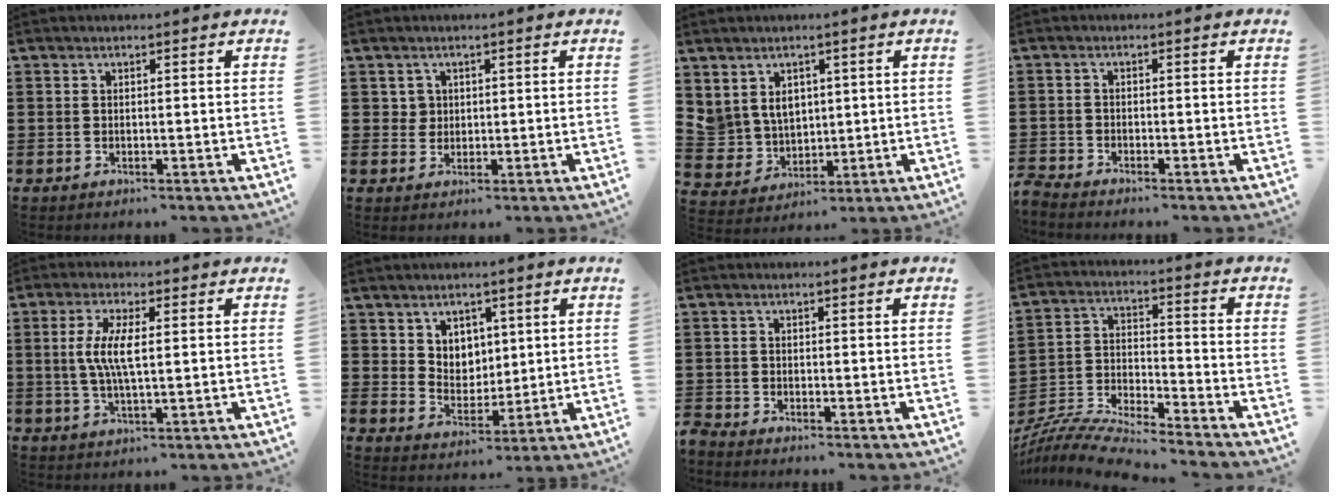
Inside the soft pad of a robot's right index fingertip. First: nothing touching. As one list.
[{"total": 2.1, "force": [0.7, 1.9, 0.4], "torque": [-0.016, 0.009, 0.013]}, {"total": 5.2, "force": [2.6, 4.4, 1.3], "torque": [-0.054, -0.001, 0.048]}, {"total": 1.7, "force": [-1.7, 0.0, 0.0], "torque": [-0.006, 0.001, -0.035]}, {"total": 6.0, "force": [0.4, 1.6, 5.7], "torque": [-0.121, -0.002, 0.000]}, {"total": 5.0, "force": [3.0, 4.0, 0.6], "torque": [-0.027, 0.001, 0.053]}, {"total": 1.7, "force": [-1.7, 0.2, 0.0], "torque": [-0.005, 0.002, -0.038]}, {"total": 7.9, "force": [-7.6, 0.5, 2.1], "torque": [-0.056, -0.002, -0.155]}]